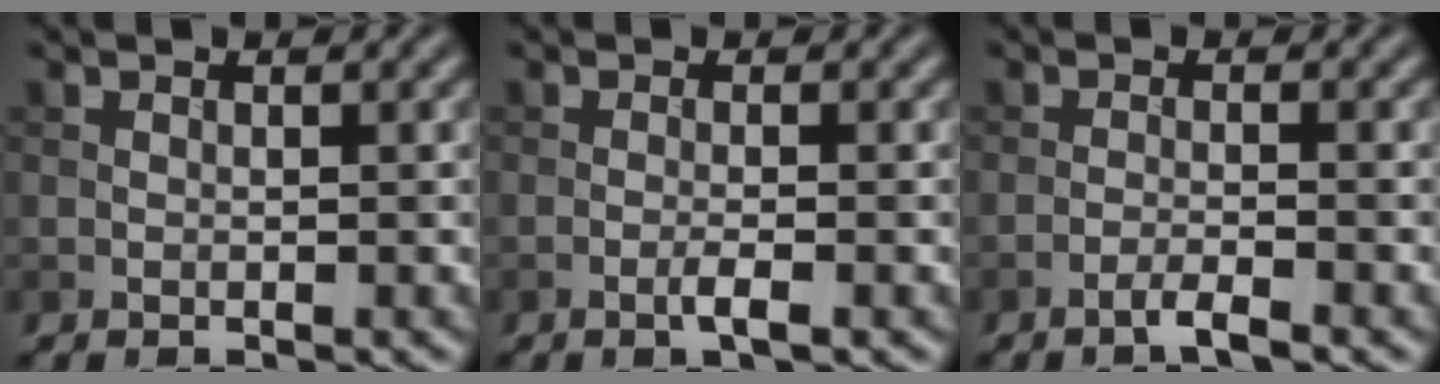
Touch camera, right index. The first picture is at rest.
{"total": 1.6, "force": [-0.6, 0.2, 1.4], "torque": [-0.023, 0.002, -0.016]}
{"total": 1.8, "force": [-1.2, 0.2, 1.3], "torque": [-0.020, 0.006, -0.030]}